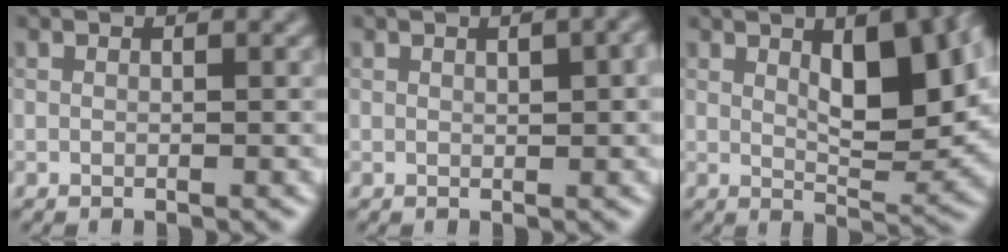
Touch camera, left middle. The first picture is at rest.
{"total": 2.6, "force": [0.8, 0.7, 2.4], "torque": [-0.033, 0.007, 0.014]}
{"total": 8.9, "force": [2.4, 3.4, 7.8], "torque": [-0.116, 0.006, 0.040]}